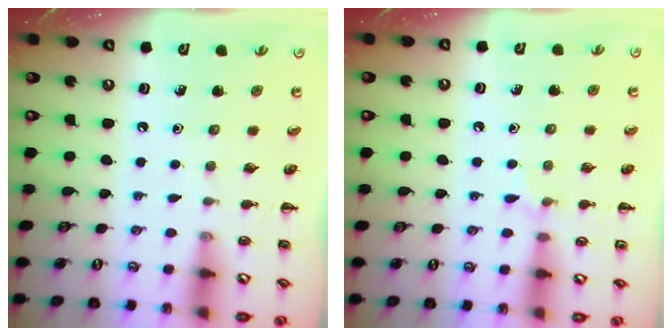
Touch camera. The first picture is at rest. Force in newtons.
{"total": 5.4, "press": 5.2, "slide": 1.7}